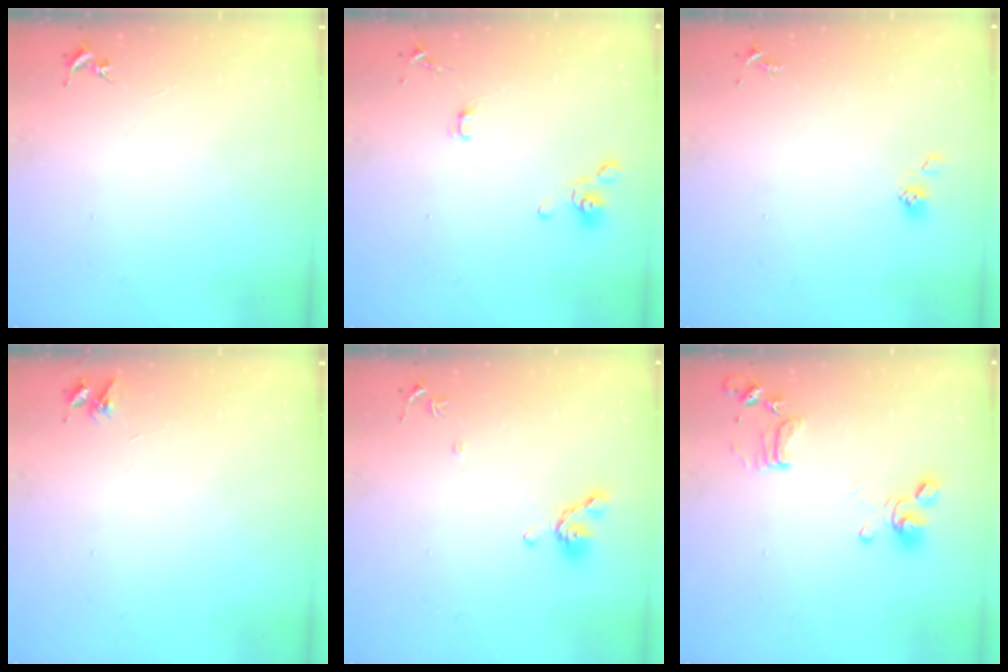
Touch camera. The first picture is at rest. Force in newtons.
{"total": 4.7, "press": 4.2, "slide": 2.2}
{"total": 4.4, "press": 3.7, "slide": 2.4}
{"total": 3.6, "press": 3.6, "slide": 0.5}
{"total": 8.4, "press": 8.3, "slide": 1.5}
{"total": 11.9, "press": 11.8, "slide": 1.3}